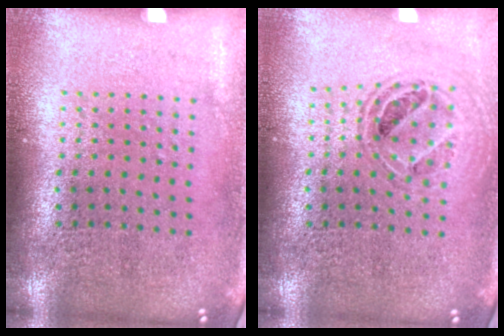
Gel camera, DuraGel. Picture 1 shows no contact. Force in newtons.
{"total": 0.8, "press": 0.8, "slide": 0.1}